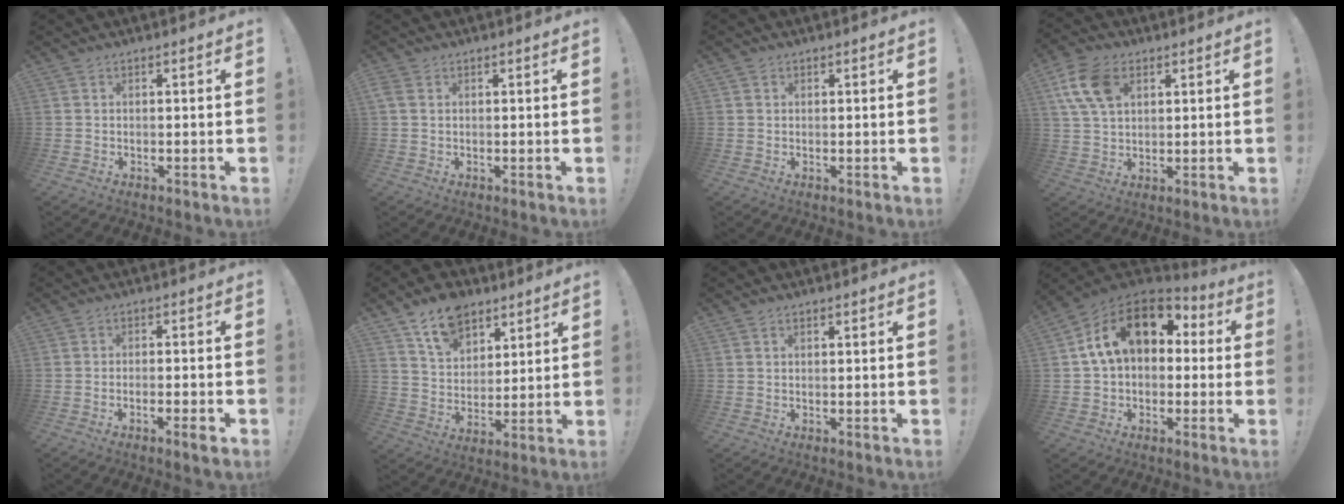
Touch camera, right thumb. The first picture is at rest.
{"total": 2.0, "force": [0.7, 1.4, 1.2], "torque": [-0.028, 0.007, 0.015]}
{"total": 1.0, "force": [0.5, 0.9, -0.1], "torque": [0.004, 0.001, 0.009]}
{"total": 11.9, "force": [4.7, 7.8, 7.6], "torque": [-0.160, 0.001, 0.090]}
{"total": 4.0, "force": [-2.1, 0.1, 3.4], "torque": [-0.047, 0.003, -0.032]}
{"total": 12.8, "force": [8.6, 8.2, 4.7], "torque": [-0.078, -0.050, 0.165]}
{"total": 0.6, "force": [0.4, 0.4, 0.2], "torque": [-0.002, -0.001, 0.007]}
{"total": 18.0, "force": [5.7, 11.4, 12.7], "torque": [-0.205, -0.003, 0.101]}